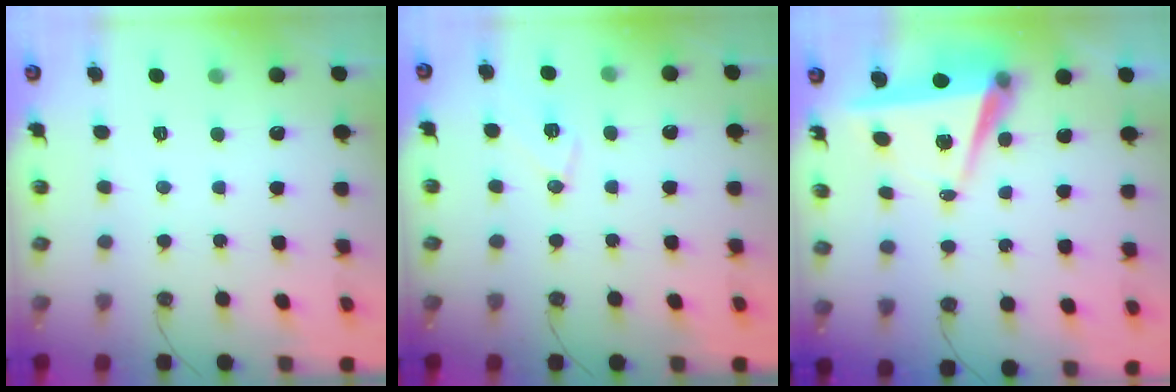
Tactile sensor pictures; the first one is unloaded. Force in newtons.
{"total": 9.3, "press": 9.1, "slide": 1.9}
{"total": 7.0, "press": 5.4, "slide": 4.4}